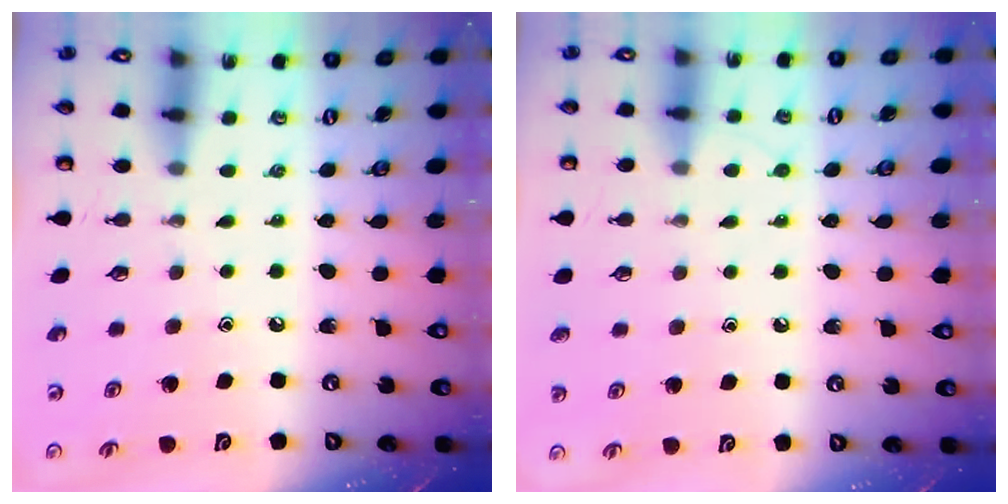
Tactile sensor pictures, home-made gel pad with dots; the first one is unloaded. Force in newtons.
{"total": 5.0, "press": 4.9, "slide": 0.6}